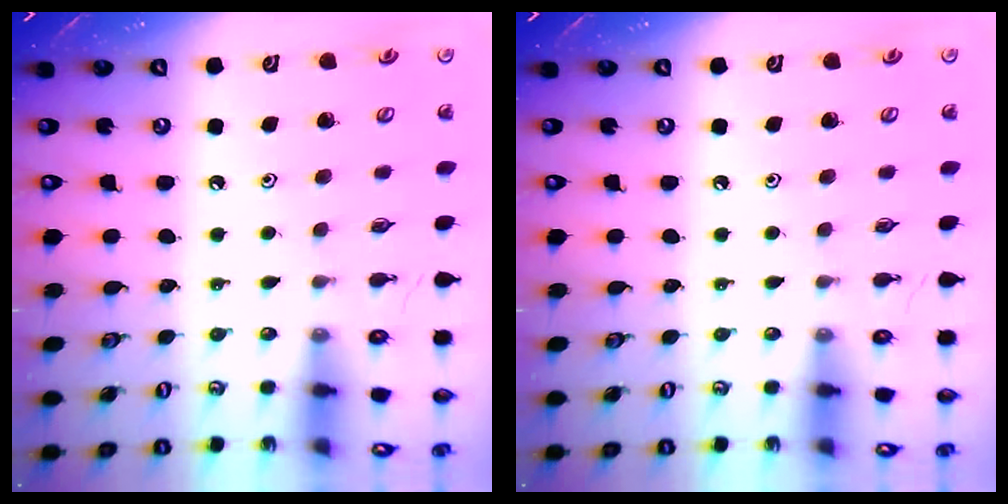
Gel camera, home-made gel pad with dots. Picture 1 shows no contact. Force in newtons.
{"total": 0.0}